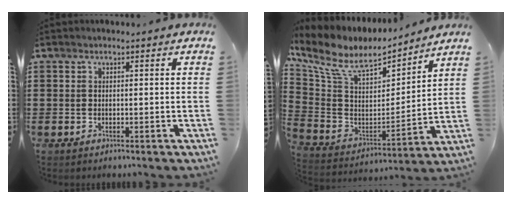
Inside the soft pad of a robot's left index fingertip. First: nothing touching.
{"total": 9.5, "force": [6.6, 4.4, 5.3], "torque": [-0.136, -0.034, 0.115]}